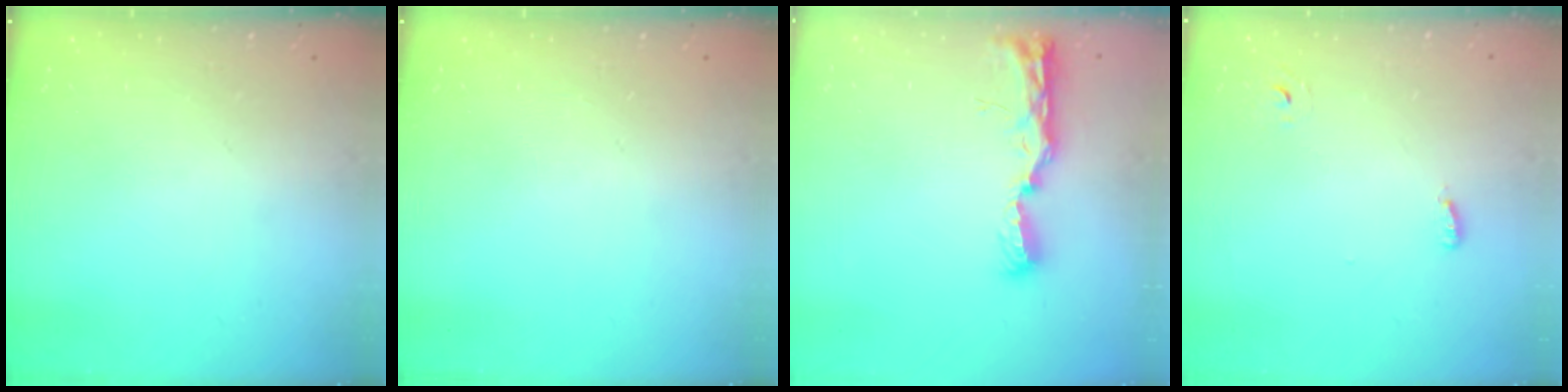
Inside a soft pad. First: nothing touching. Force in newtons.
{"total": 0.0}
{"total": 11.2, "press": 9.8, "slide": 5.4}
{"total": 2.6, "press": 2.5, "slide": 0.6}